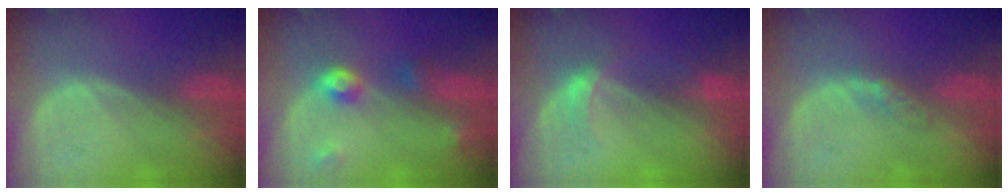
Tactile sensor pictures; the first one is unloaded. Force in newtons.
{"total": 4.7, "press": 4.3, "slide": 2.0}
{"total": 2.5, "press": 2.5, "slide": 0.1}
{"total": 2.6, "press": 2.3, "slide": 1.3}